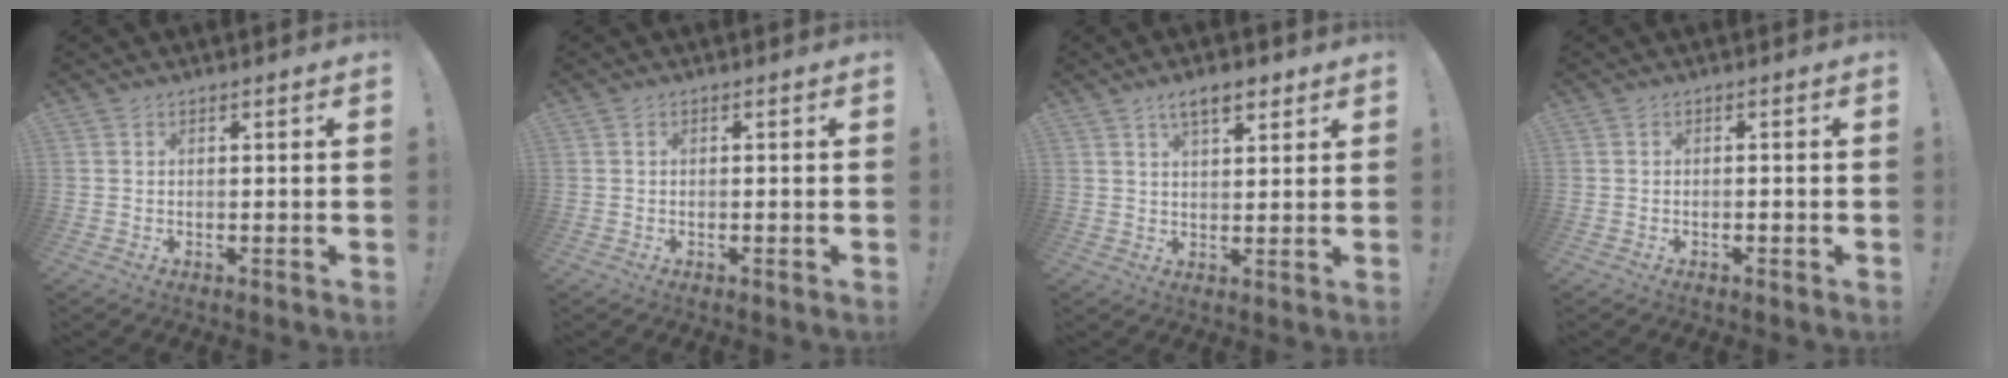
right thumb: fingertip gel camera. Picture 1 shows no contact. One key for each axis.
{"total": 0.0}
{"total": 6.7, "fx": 4.2, "fy": 2.8, "fz": 4.4, "tx": -0.065, "ty": -0.014, "tz": 0.073}
{"total": 0.7, "fx": -0.6, "fy": 0.0, "fz": 0.4, "tx": -0.011, "ty": 0.002, "tz": -0.010}